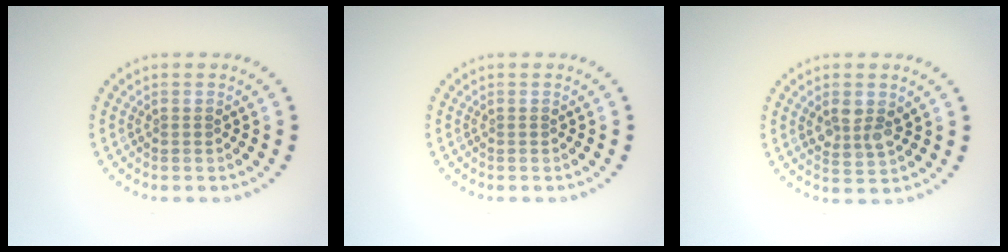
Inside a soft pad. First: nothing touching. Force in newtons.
{"total": 0.0}
{"total": 2.7, "press": 2.6, "slide": 0.8}